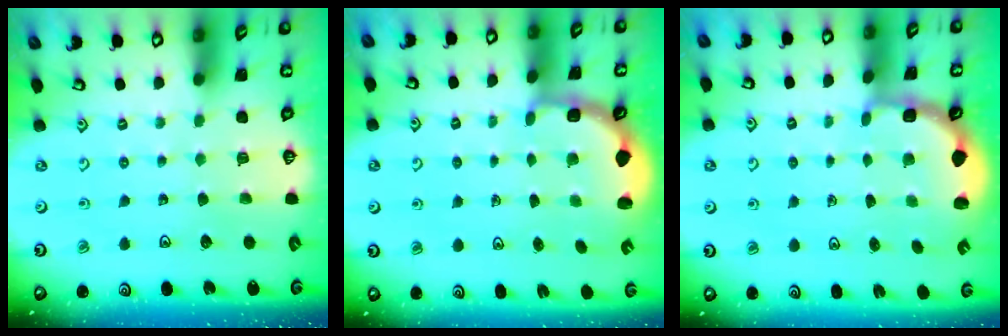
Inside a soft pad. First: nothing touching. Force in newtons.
{"total": 2.8, "press": 2.2, "slide": 1.7}
{"total": 2.5, "press": 1.9, "slide": 1.6}